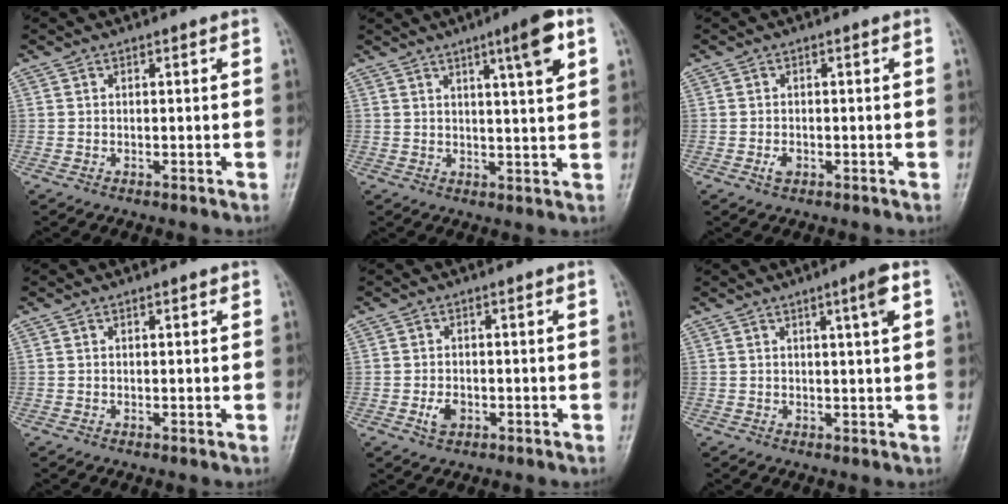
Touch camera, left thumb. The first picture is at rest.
{"total": 8.0, "force": [3.8, 0.9, 7.0], "torque": [-0.101, -0.015, 0.055]}
{"total": 1.6, "force": [-0.6, 1.0, 1.0], "torque": [-0.018, 0.002, -0.010]}
{"total": 0.5, "force": [0.4, 0.2, 0.3], "torque": [-0.006, -0.002, 0.005]}
{"total": 2.7, "force": [-0.8, 1.9, 1.7], "torque": [-0.028, 0.001, -0.012]}
{"total": 3.9, "force": [1.7, 0.0, 3.5], "torque": [-0.057, -0.004, 0.029]}